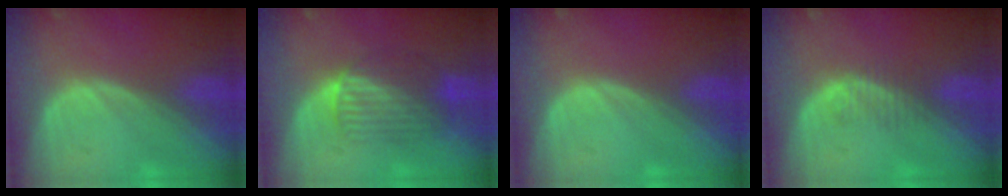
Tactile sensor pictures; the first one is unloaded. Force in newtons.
{"total": 6.5, "press": 6.4, "slide": 1.0}
{"total": 0.0}
{"total": 2.2, "press": 2.0, "slide": 0.9}